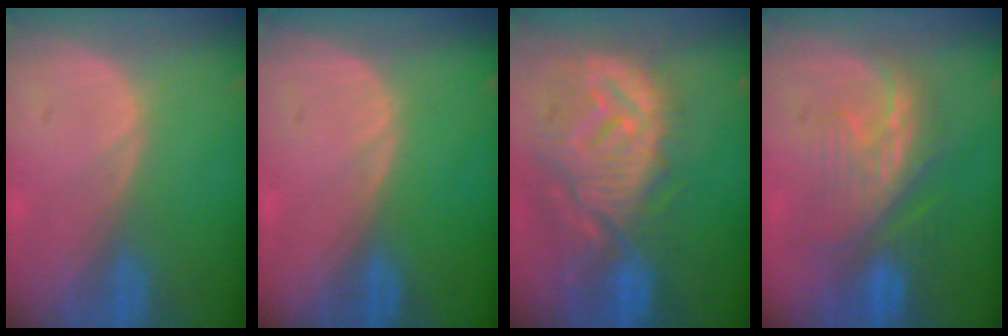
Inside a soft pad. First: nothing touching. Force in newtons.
{"total": 0.0}
{"total": 12.3, "press": 11.0, "slide": 5.5}
{"total": 8.4, "press": 8.1, "slide": 1.9}